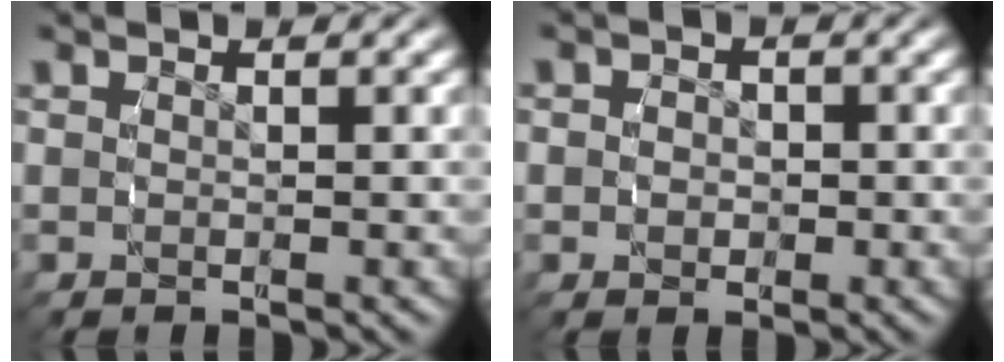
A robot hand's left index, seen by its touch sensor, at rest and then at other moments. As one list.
[{"total": 2.1, "force": [-0.3, 2.0, 0.6], "torque": [-0.012, -0.002, -0.008]}]